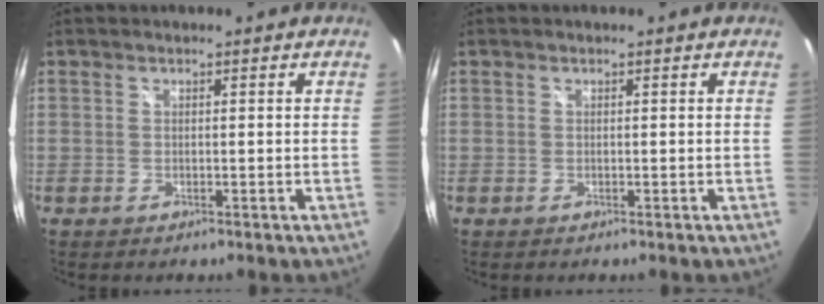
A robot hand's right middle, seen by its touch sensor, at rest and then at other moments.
{"total": 0.0}